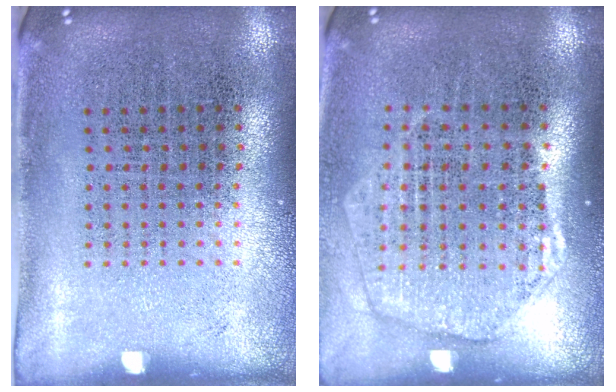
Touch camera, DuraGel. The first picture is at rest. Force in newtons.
{"total": 1.9, "press": 1.7, "slide": 0.8}